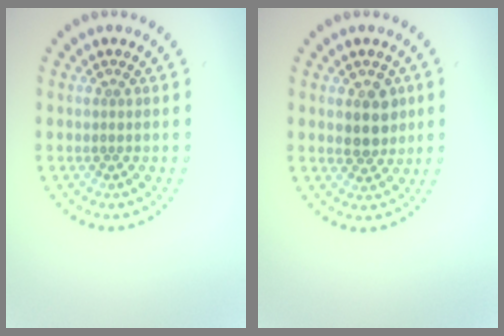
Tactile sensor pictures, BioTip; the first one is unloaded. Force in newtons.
{"total": 2.8, "press": 2.6, "slide": 0.8}